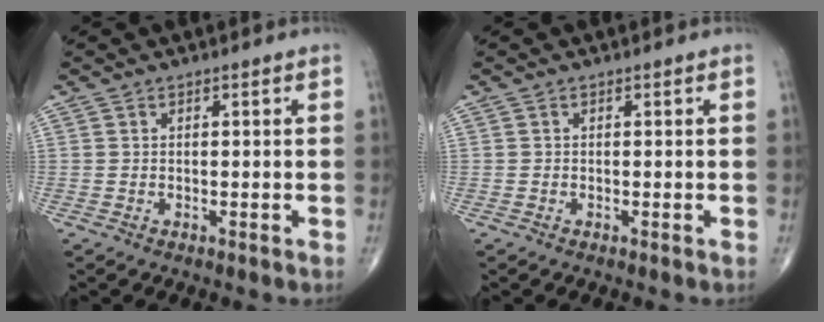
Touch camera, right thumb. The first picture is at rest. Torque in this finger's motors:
{"motor_torque": [-0.38, -0.29, -0.37, -0.22, 0.01]}